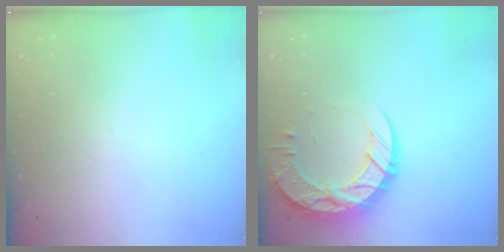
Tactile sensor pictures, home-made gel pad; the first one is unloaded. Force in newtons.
{"total": 18.6, "press": 18.5, "slide": 1.6}